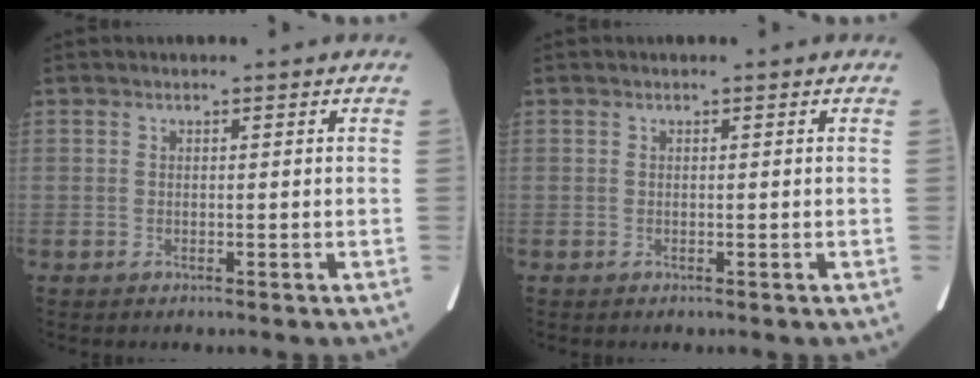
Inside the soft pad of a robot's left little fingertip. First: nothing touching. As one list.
[{"total": 0.0}]